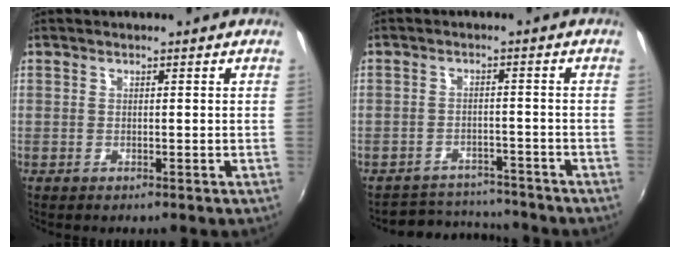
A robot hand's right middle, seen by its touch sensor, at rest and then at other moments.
{"total": 8.2, "force": [-7.8, 2.5, 0.6], "torque": [-0.027, 0.015, -0.112]}